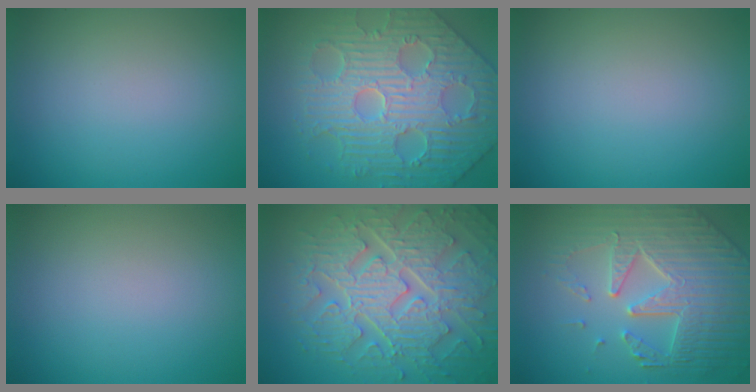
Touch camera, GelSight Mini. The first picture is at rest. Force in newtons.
{"total": 7.6, "press": 6.3, "slide": 4.3}
{"total": 0.0}
{"total": 0.0}
{"total": 9.2, "press": 6.8, "slide": 6.2}
{"total": 7.7, "press": 6.0, "slide": 4.8}